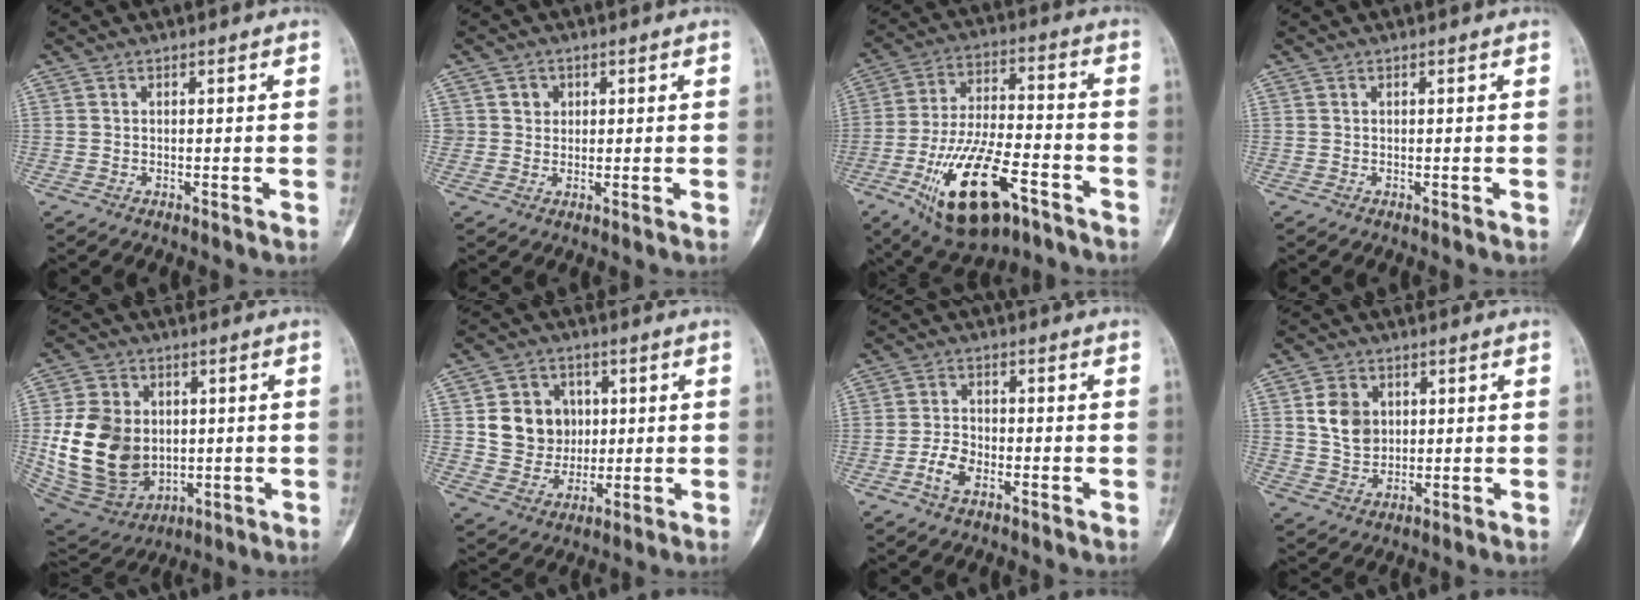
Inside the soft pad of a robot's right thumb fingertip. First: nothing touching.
{"total": 2.7, "force": [0.9, 2.5, 0.5], "torque": [0.008, -0.002, 0.012]}
{"total": 19.8, "force": [-9.3, 8.7, 15.2], "torque": [-0.267, 0.046, -0.147]}
{"total": 0.0}
{"total": 18.9, "force": [0.2, 14.6, 12.0], "torque": [-0.198, -0.007, 0.031]}
{"total": 11.1, "force": [1.7, 9.9, 4.6], "torque": [-0.031, -0.001, 0.038]}
{"total": 4.3, "force": [-2.1, 2.4, 2.8], "torque": [-0.053, 0.014, -0.043]}
{"total": 7.5, "force": [1.9, 6.0, 4.1], "torque": [-0.051, -0.013, 0.041]}